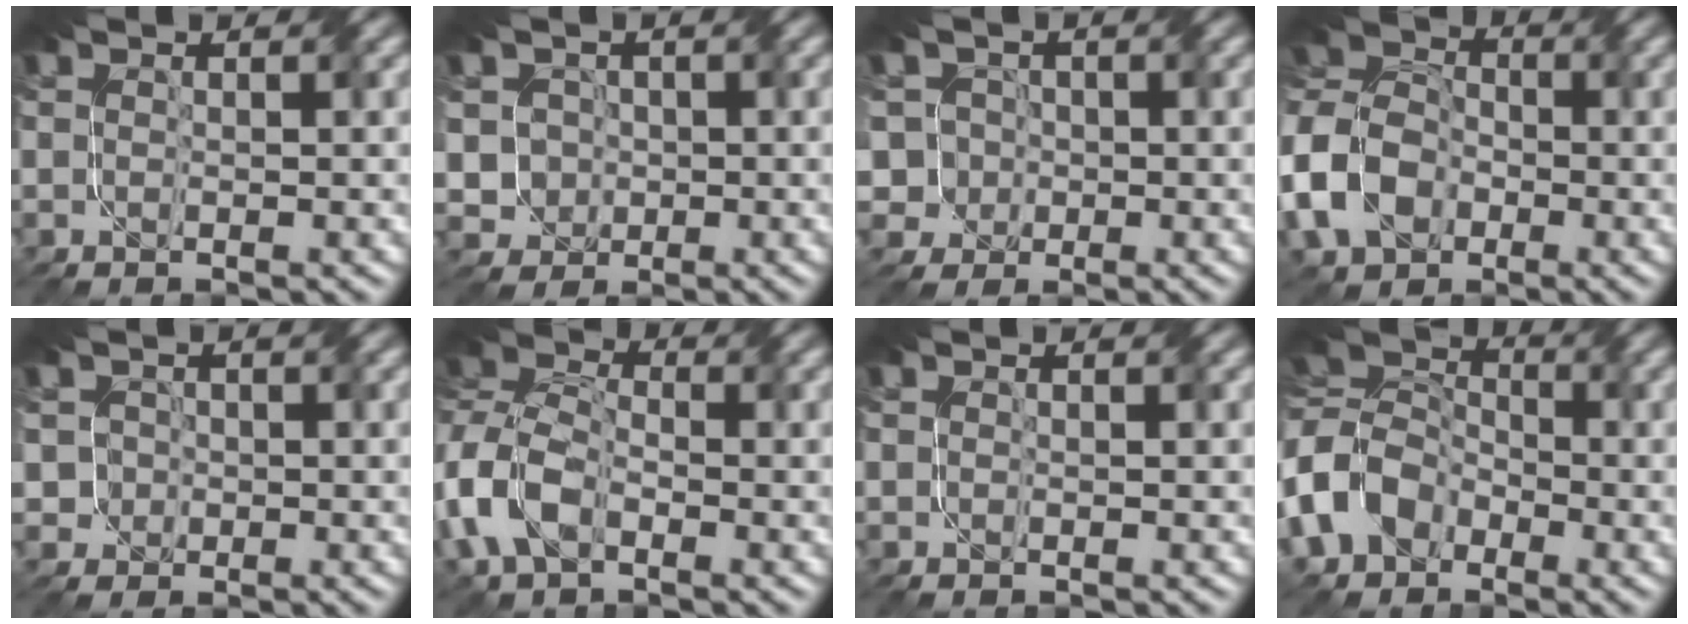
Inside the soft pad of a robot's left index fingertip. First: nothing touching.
{"total": 3.2, "force": [-0.2, 3.0, 0.8], "torque": [-0.015, 0.017, -0.012]}
{"total": 6.0, "force": [0.0, 5.6, 2.2], "torque": [-0.047, 0.033, -0.044]}
{"total": 8.7, "force": [-3.4, 6.2, 5.1], "torque": [-0.124, 0.009, -0.085]}
{"total": 2.5, "force": [-0.4, 2.5, 0.2], "torque": [0.005, 0.023, -0.021]}
{"total": 7.2, "force": [-3.0, 4.3, 5.0], "torque": [-0.115, 0.011, -0.077]}
{"total": 0.0}
{"total": 8.5, "force": [-3.0, 6.4, 4.7], "torque": [-0.115, 0.008, -0.079]}